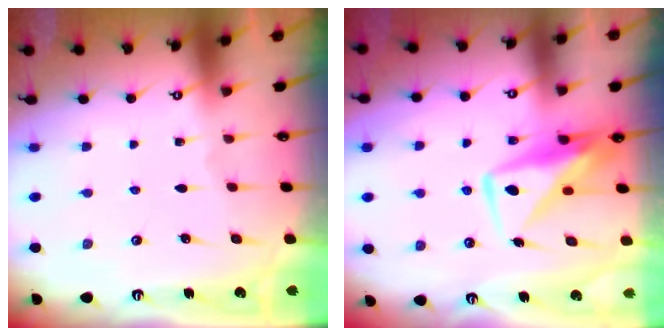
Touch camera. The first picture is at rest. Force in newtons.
{"total": 9.8, "press": 9.7, "slide": 1.0}